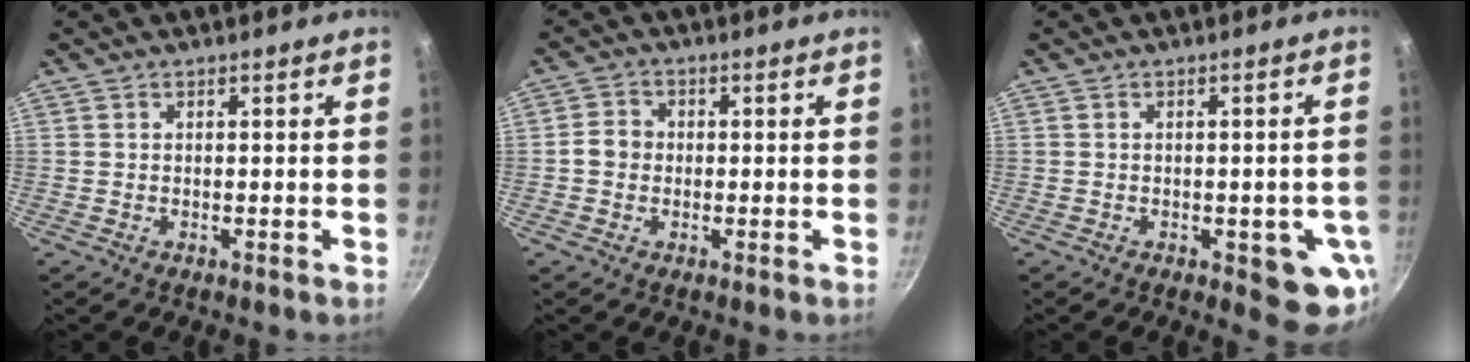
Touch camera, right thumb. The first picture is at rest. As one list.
[{"total": 3.6, "force": [-0.4, 3.2, 1.6], "torque": [-0.017, 0.012, -0.016]}, {"total": 8.4, "force": [-2.4, 3.5, 7.2], "torque": [-0.050, 0.001, -0.025]}]